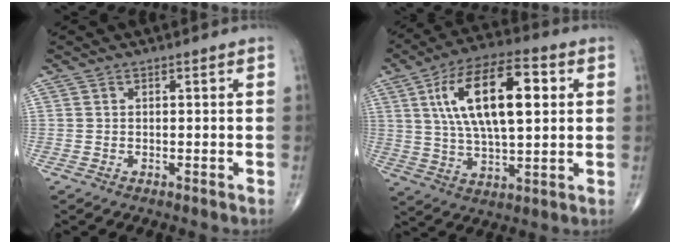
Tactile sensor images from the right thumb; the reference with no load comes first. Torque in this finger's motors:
{"motor_torque": [-0.39, 1.20, 1.36, 0.77, 0.27]}